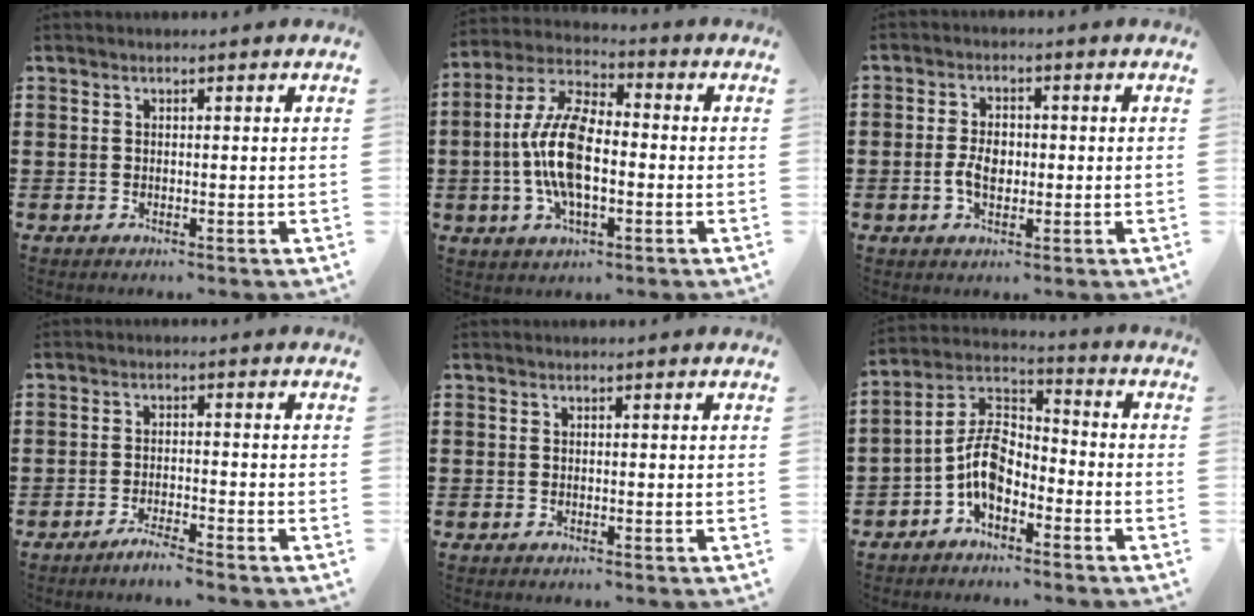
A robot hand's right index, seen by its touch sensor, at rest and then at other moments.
{"total": 11.1, "force": [-1.4, 4.9, 9.8], "torque": [-0.226, -0.007, -0.032]}
{"total": 3.8, "force": [-0.6, 2.3, 2.9], "torque": [-0.064, 0.004, -0.014]}
{"total": 2.5, "force": [-2.2, -0.1, 1.1], "torque": [-0.019, 0.002, -0.042]}
{"total": 0.0}
{"total": 8.7, "force": [-3.4, 4.9, 6.3], "torque": [-0.155, 0.002, -0.072]}